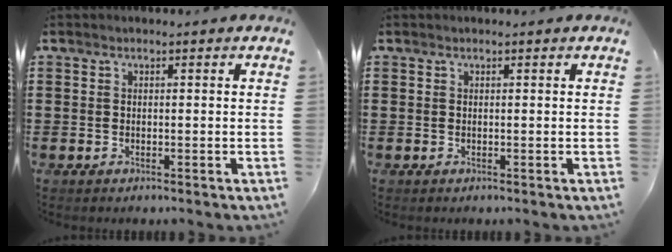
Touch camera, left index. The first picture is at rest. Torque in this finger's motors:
{"motor_torque": [0.00, 0.06, -0.02, -0.01]}